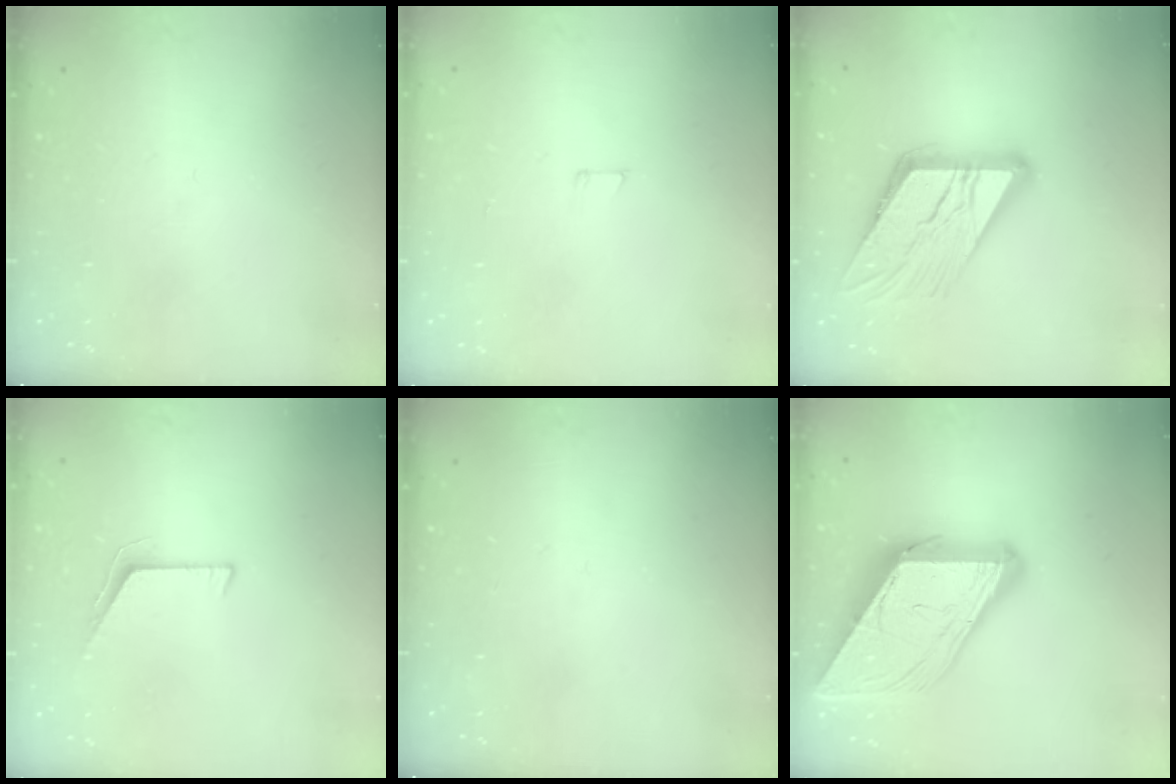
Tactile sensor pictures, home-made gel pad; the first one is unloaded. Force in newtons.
{"total": 2.9, "press": 2.9, "slide": 0.2}
{"total": 19.0, "press": 18.9, "slide": 2.0}
{"total": 6.1, "press": 6.0, "slide": 0.6}
{"total": 0.0}
{"total": 19.0, "press": 18.8, "slide": 2.1}